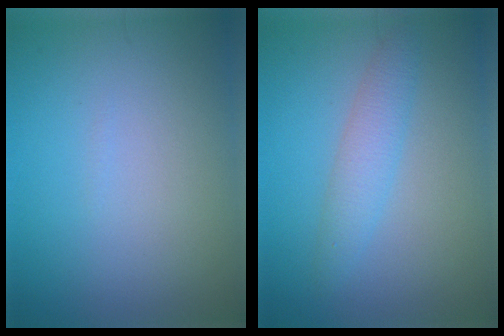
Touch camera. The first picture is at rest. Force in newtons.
{"total": 2.5, "press": 2.5, "slide": 0.1}